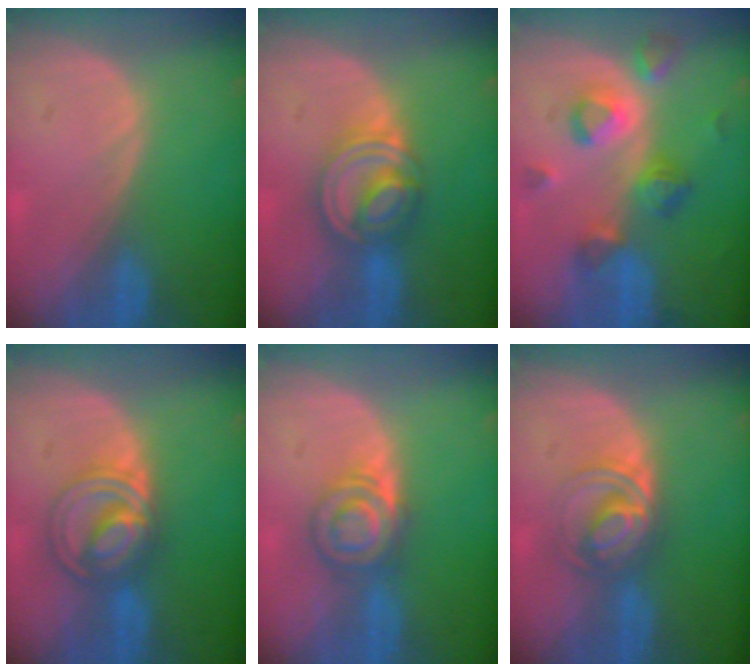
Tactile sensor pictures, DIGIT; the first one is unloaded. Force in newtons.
{"total": 7.9, "press": 6.7, "slide": 4.1}
{"total": 7.9, "press": 7.7, "slide": 2.1}
{"total": 6.8, "press": 6.8, "slide": 0.3}
{"total": 6.0, "press": 5.5, "slide": 2.2}
{"total": 6.0, "press": 5.6, "slide": 2.1}